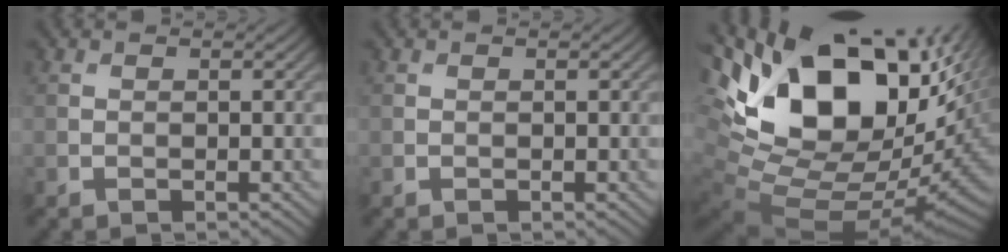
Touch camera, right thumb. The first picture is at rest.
{"total": 0.0}
{"total": 20.4, "force": [6.4, 12.2, 15.0], "torque": [-0.281, -0.002, 0.142]}